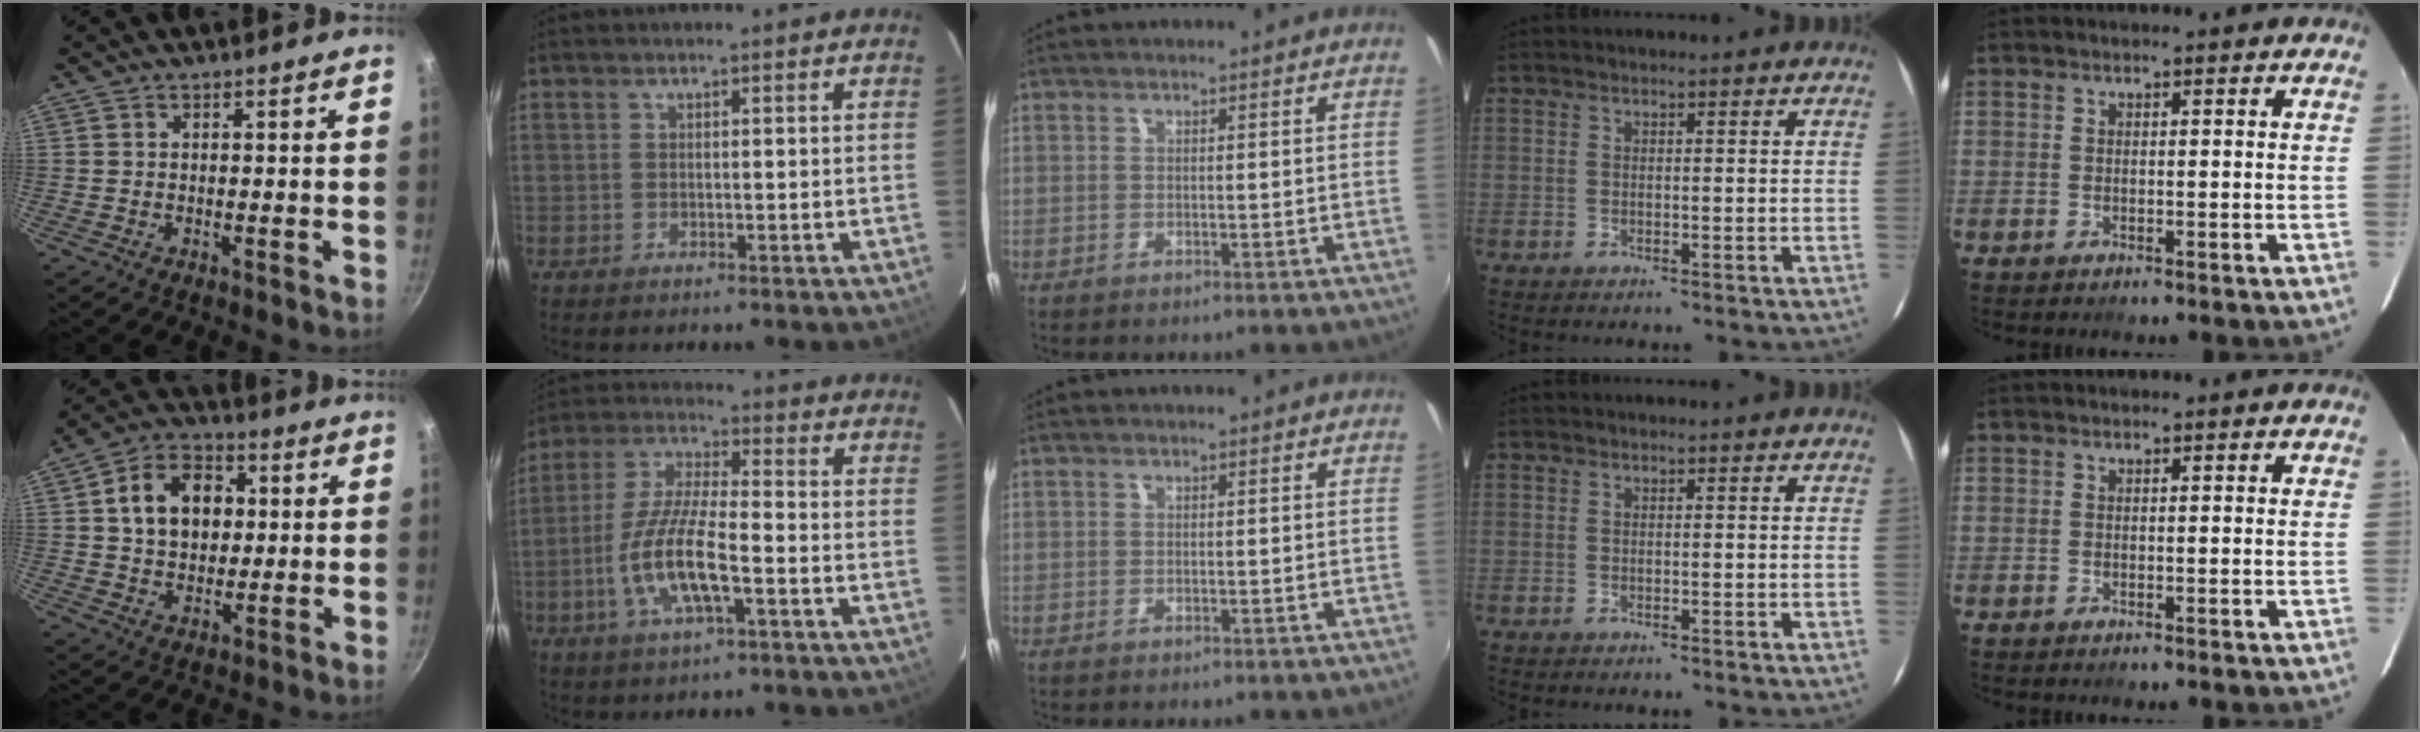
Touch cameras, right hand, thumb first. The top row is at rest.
{"thumb": {"total": 12.7, "force": [2.3, 9.5, 8.1], "torque": [-0.104, 0.015, 0.031]}, "index": {"total": 12.8, "force": [-4.4, 3.3, 11.5], "torque": [-0.243, -0.005, -0.085]}}